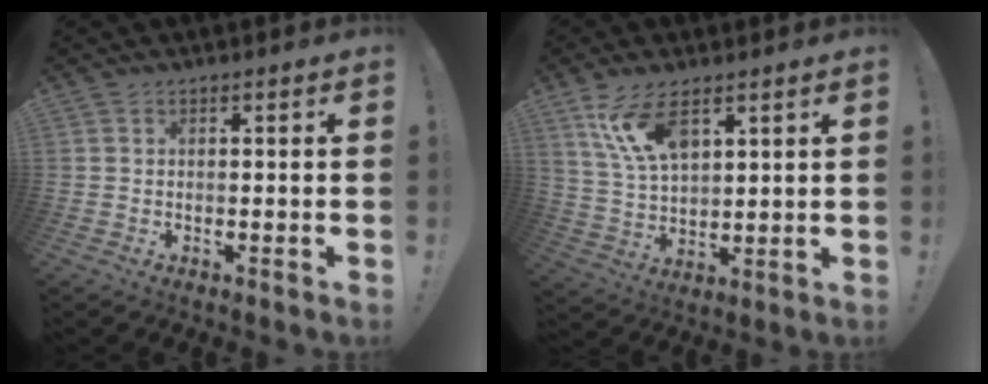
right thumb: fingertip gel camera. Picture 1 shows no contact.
{"total": 12.1, "force": [7.1, 5.6, 8.1], "torque": [-0.152, -0.026, 0.131]}